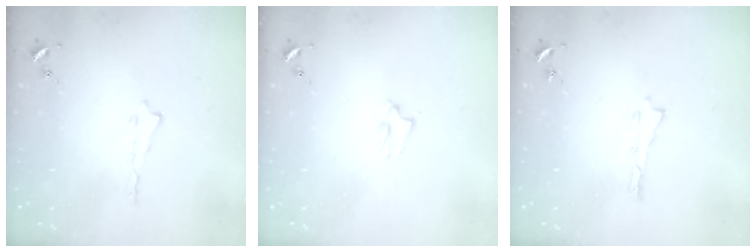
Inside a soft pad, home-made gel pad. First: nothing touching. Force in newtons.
{"total": 1.4, "press": 1.3, "slide": 0.3}
{"total": 0.0}